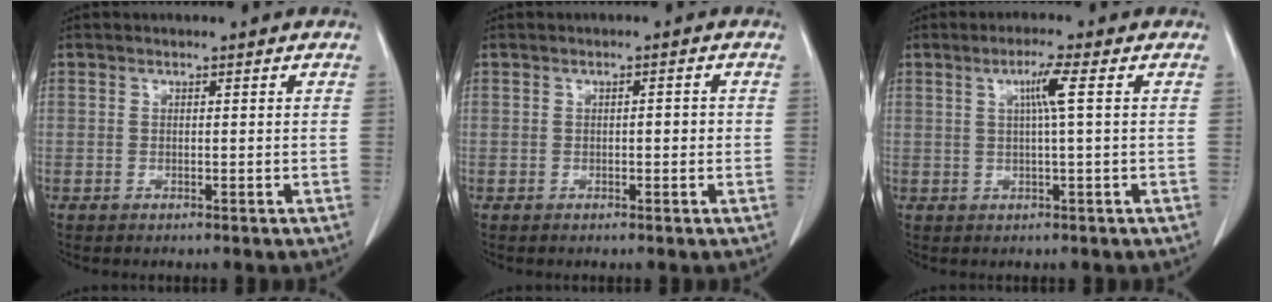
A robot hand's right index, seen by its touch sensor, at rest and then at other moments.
{"total": 1.4, "force": [-0.1, 0.5, 1.3], "torque": [-0.018, 0.002, -0.002]}
{"total": 3.8, "force": [0.9, -0.8, 3.6], "torque": [-0.070, 0.002, 0.016]}